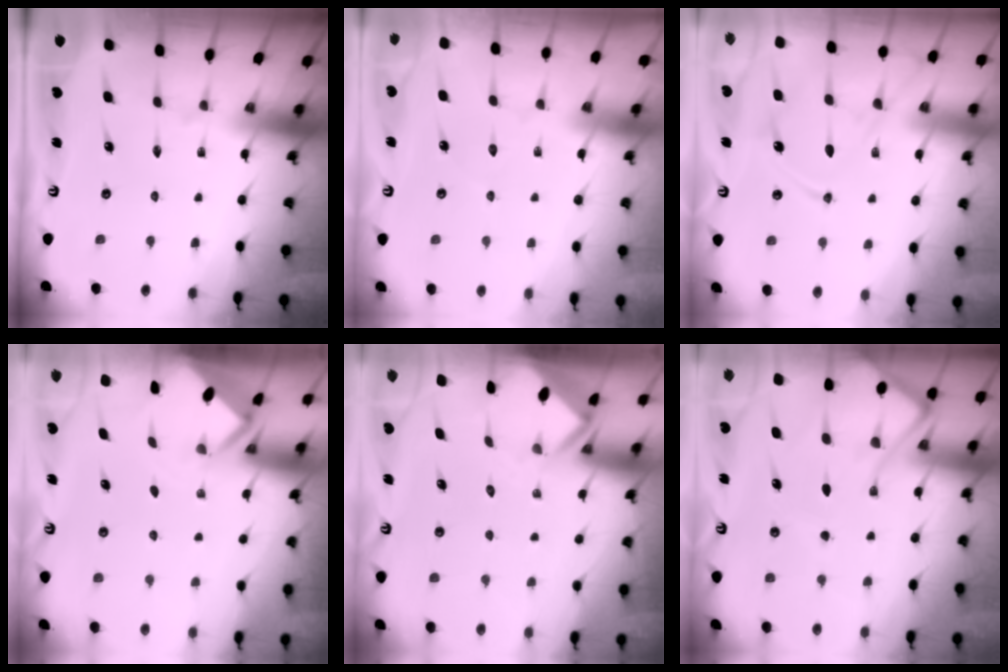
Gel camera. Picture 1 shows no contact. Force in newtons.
{"total": 2.1, "press": 2.1, "slide": 0.3}
{"total": 13.5, "press": 13.4, "slide": 1.6}
{"total": 1.8, "press": 1.8, "slide": 0.1}
{"total": 2.5, "press": 2.5, "slide": 0.1}
{"total": 10.4, "press": 10.3, "slide": 1.2}